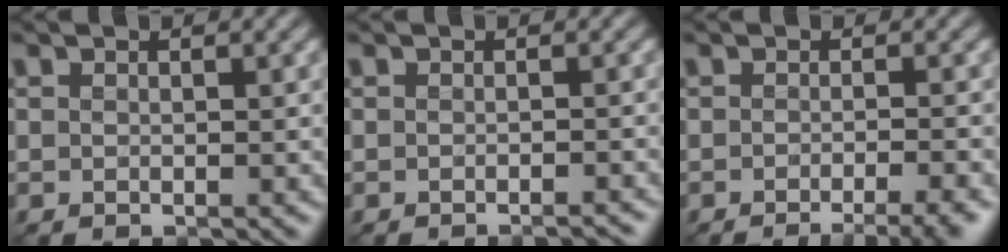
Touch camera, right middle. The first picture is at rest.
{"total": 0.9, "force": [-0.9, -0.1, 0.3], "torque": [-0.005, -0.001, -0.013]}
{"total": 3.9, "force": [-2.6, 0.5, 2.9], "torque": [-0.032, -0.003, -0.039]}